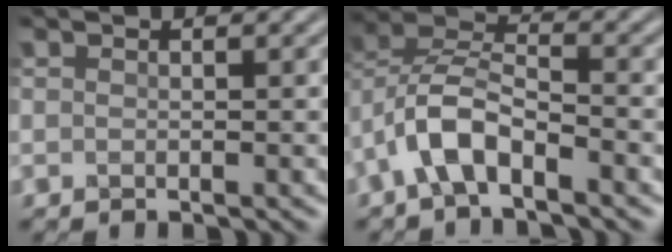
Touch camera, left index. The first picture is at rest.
{"total": 4.7, "force": [-2.5, 2.2, 3.4], "torque": [-0.061, 0.013, -0.053]}